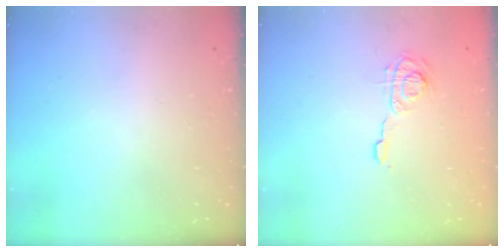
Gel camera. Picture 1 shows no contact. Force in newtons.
{"total": 6.6, "press": 6.6, "slide": 0.9}